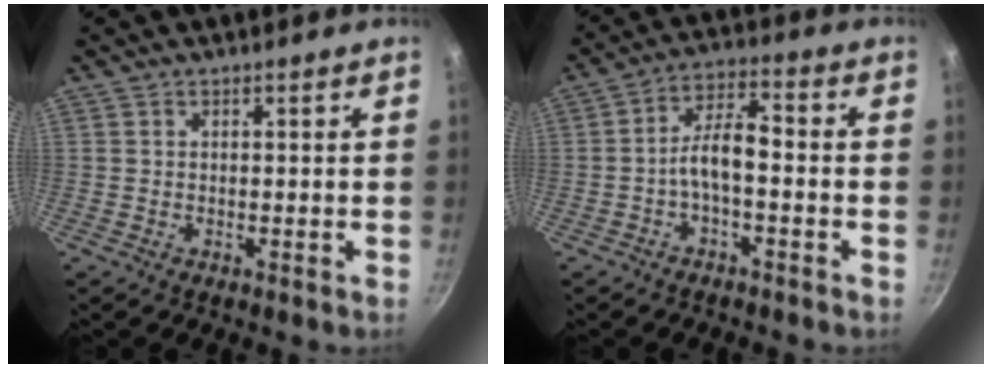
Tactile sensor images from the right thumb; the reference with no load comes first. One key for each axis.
{"total": 7.1, "fx": -1.6, "fy": 3.0, "fz": 6.2, "tx": -0.113, "ty": 0.039, "tz": -0.034}